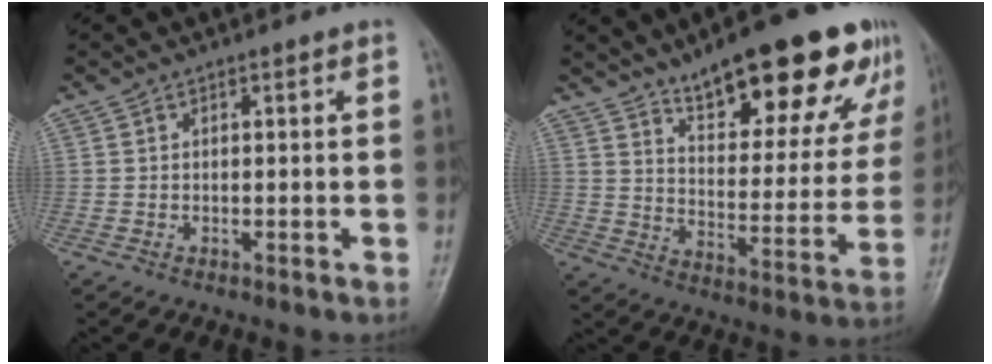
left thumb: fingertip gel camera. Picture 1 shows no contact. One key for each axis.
{"total": 23.5, "fx": 15.4, "fy": 7.8, "fz": 16.0, "tx": -0.175, "ty": -0.056, "tz": 0.229}